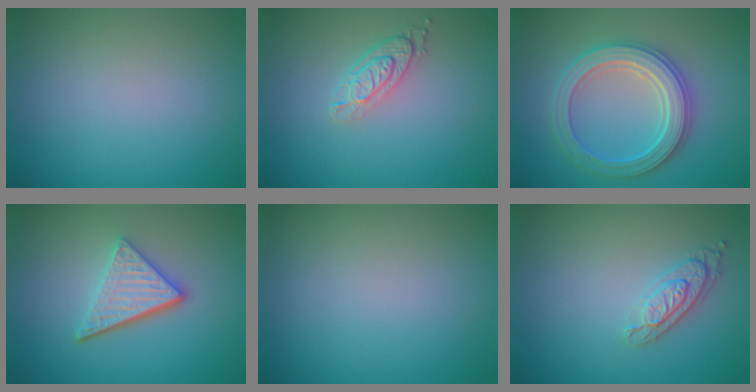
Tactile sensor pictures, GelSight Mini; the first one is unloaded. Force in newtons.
{"total": 2.8, "press": 2.2, "slide": 1.7}
{"total": 5.4, "press": 5.3, "slide": 1.0}
{"total": 4.4, "press": 3.3, "slide": 2.9}
{"total": 0.0}
{"total": 2.4, "press": 1.9, "slide": 1.4}